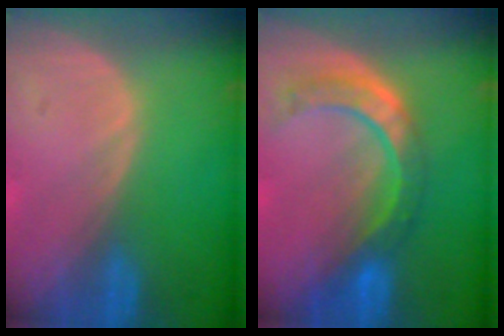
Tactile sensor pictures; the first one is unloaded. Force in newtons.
{"total": 8.5, "press": 7.2, "slide": 4.6}